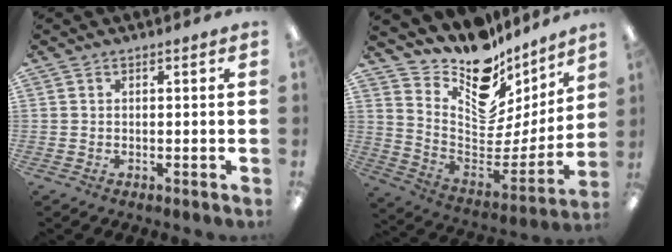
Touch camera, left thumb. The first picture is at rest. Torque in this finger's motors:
{"motor_torque": [0.25, 0.08, -0.39, -0.52, 0.00]}